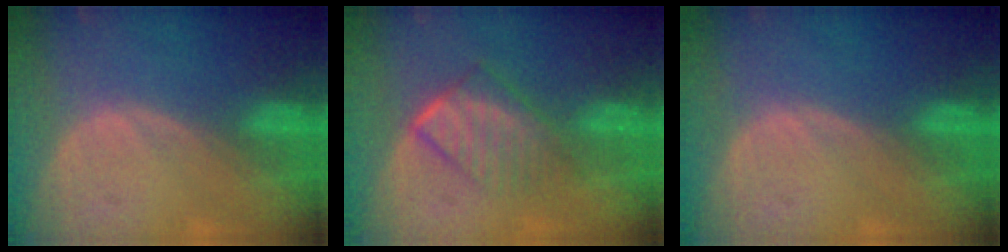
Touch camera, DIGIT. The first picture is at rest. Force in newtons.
{"total": 6.9, "press": 5.9, "slide": 3.5}
{"total": 0.0}